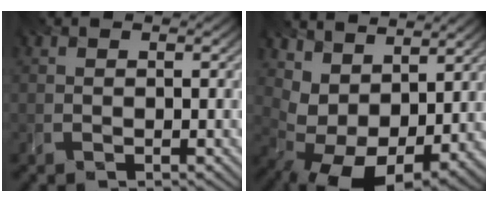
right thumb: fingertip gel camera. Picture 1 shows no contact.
{"total": 8.3, "force": [4.1, 4.7, 5.5], "torque": [-0.114, -0.013, 0.080]}